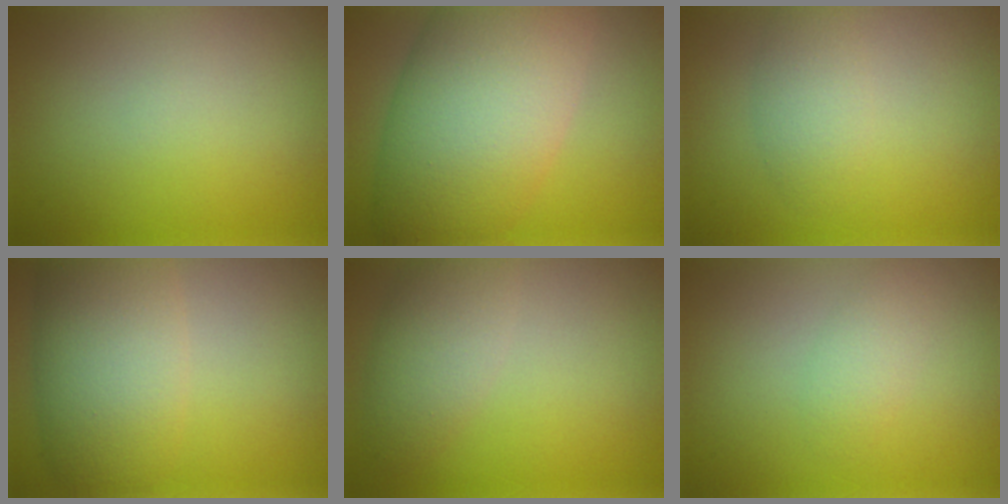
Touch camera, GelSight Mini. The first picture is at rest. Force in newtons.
{"total": 12.3, "press": 12.3, "slide": 0.7}
{"total": 2.1, "press": 2.1, "slide": 0.1}
{"total": 7.5, "press": 7.5, "slide": 0.1}
{"total": 3.6, "press": 3.6, "slide": 0.2}
{"total": 1.7, "press": 1.7, "slide": 0.0}